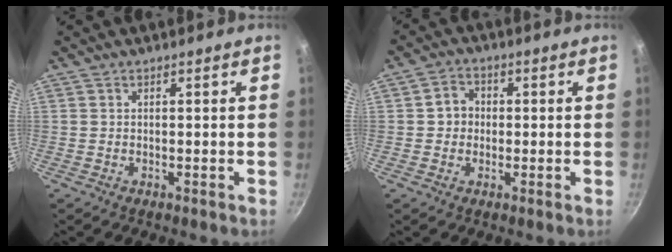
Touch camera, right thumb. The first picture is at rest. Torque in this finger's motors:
{"motor_torque": [-0.06, 0.06, 0.05, 0.00, 0.01]}